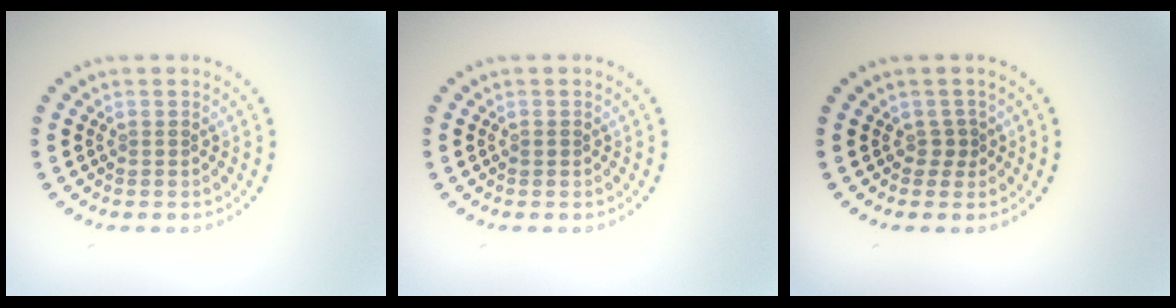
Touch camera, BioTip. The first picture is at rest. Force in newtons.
{"total": 0.5, "press": 0.5, "slide": 0.1}
{"total": 1.0, "press": 0.8, "slide": 0.7}